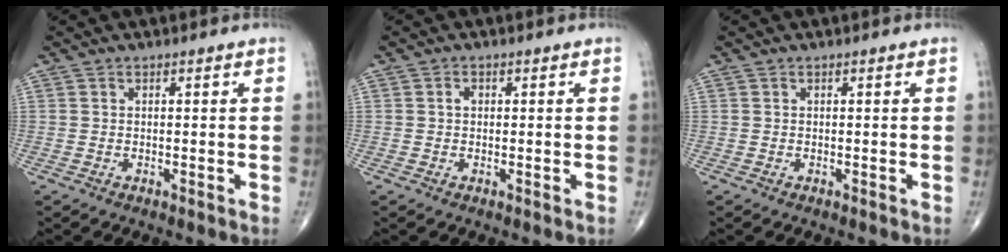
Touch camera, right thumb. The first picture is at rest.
{"total": 1.1, "force": [0.2, 0.8, 0.7], "torque": [-0.010, 0.003, 0.001]}
{"total": 0.0}